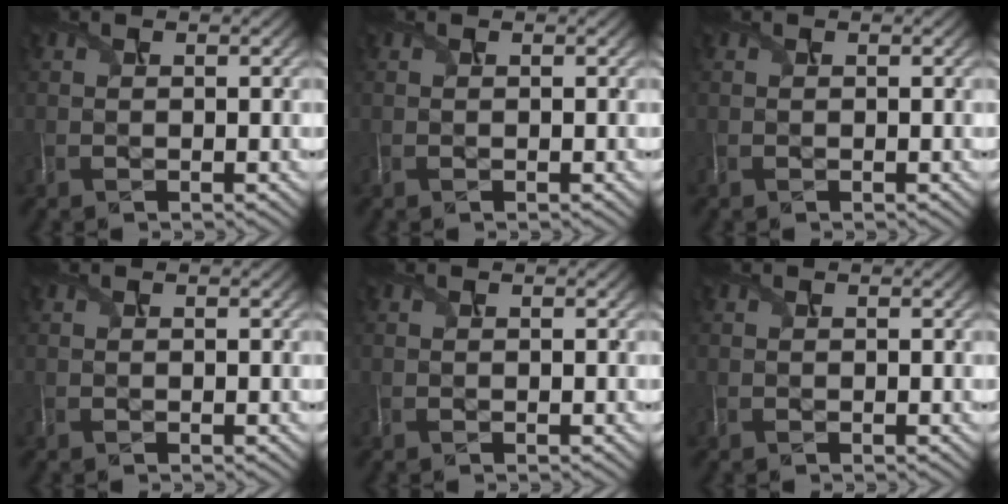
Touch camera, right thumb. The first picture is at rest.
{"total": 0.0}
{"total": 0.0}
{"total": 0.0}
{"total": 0.0}
{"total": 0.0}